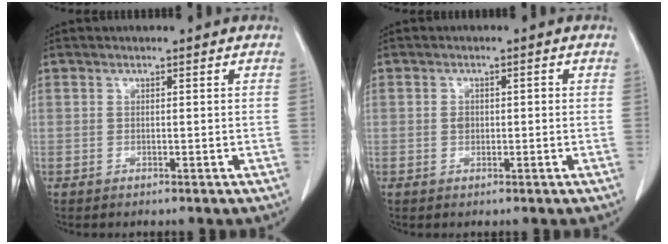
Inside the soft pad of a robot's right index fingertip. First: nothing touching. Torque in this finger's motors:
{"motor_torque": [0.08, -0.04, 0.00, 0.00]}